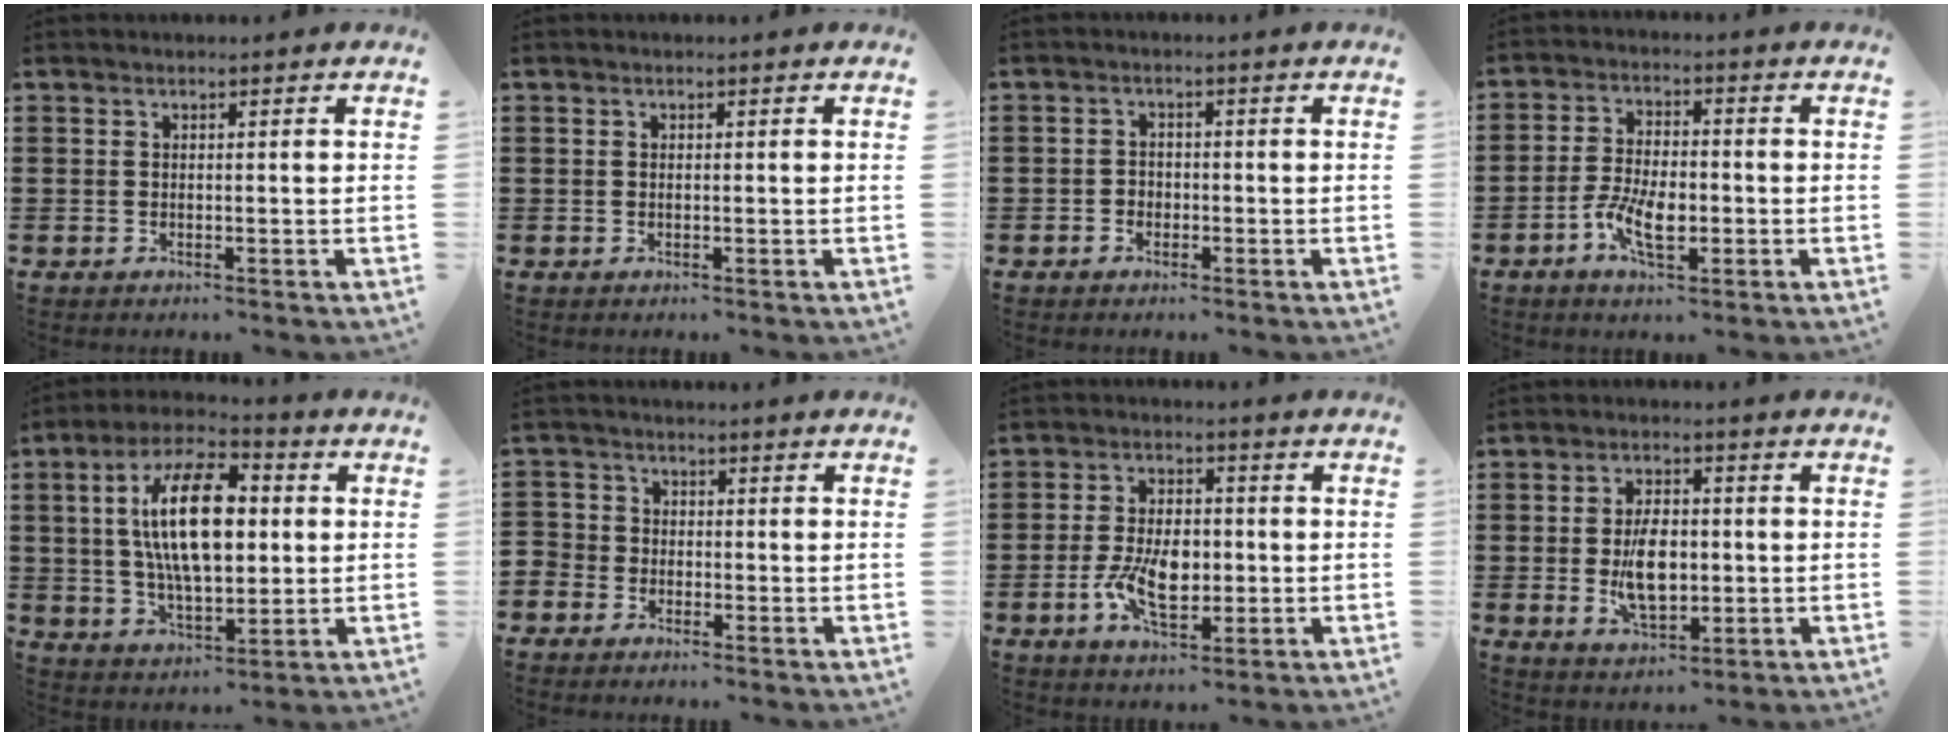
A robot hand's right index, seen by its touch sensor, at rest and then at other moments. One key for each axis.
{"total": 0.0}
{"total": 1.5, "fx": -1.0, "fy": 1.1, "fz": 0.4, "tx": -0.011, "ty": -0.001, "tz": -0.021}
{"total": 6.7, "fx": -2.3, "fy": 3.1, "fz": 5.5, "tx": -0.119, "ty": 0.003, "tz": -0.045}
{"total": 14.8, "fx": 2.1, "fy": 6.4, "fz": 13.2, "tx": -0.256, "ty": 0.007, "tz": 0.028}
{"total": 2.6, "fx": -2.0, "fy": 1.7, "fz": -0.1, "tx": -0.017, "ty": 0.001, "tz": -0.049}
{"total": 8.3, "fx": -1.5, "fy": 4.7, "fz": 6.7, "tx": -0.136, "ty": 0.001, "tz": -0.031}
{"total": 7.5, "fx": -0.8, "fy": 4.1, "fz": 6.3, "tx": -0.117, "ty": -0.006, "tz": -0.019}